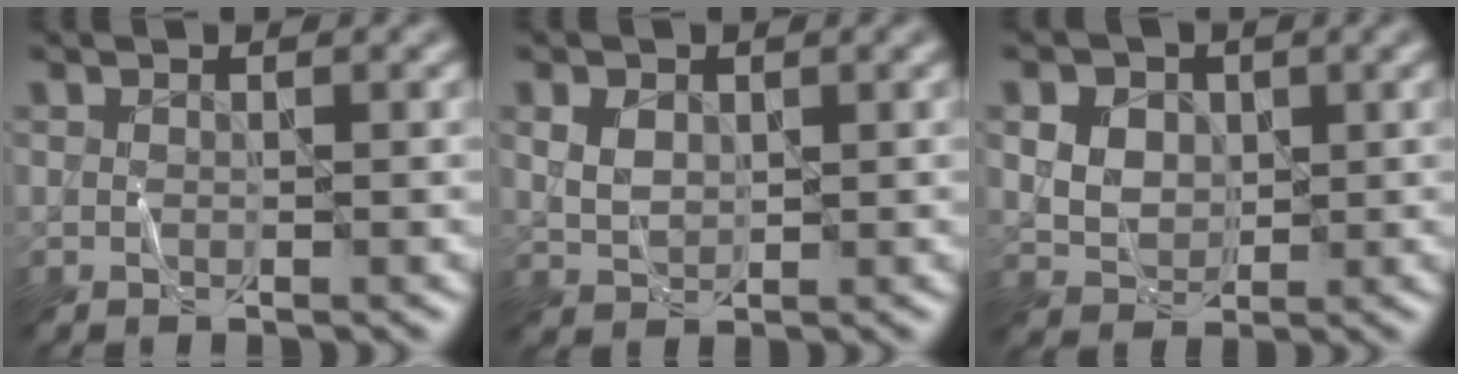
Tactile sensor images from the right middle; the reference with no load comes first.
{"total": 2.2, "force": [0.7, 1.6, 1.3], "torque": [-0.031, -0.001, 0.017]}
{"total": 7.5, "force": [2.9, 5.8, 3.8], "torque": [-0.074, 0.029, 0.038]}